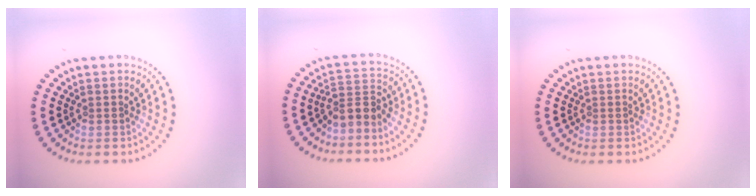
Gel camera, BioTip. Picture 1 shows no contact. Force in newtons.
{"total": 2.6, "press": 1.8, "slide": 1.8}
{"total": 0.0}